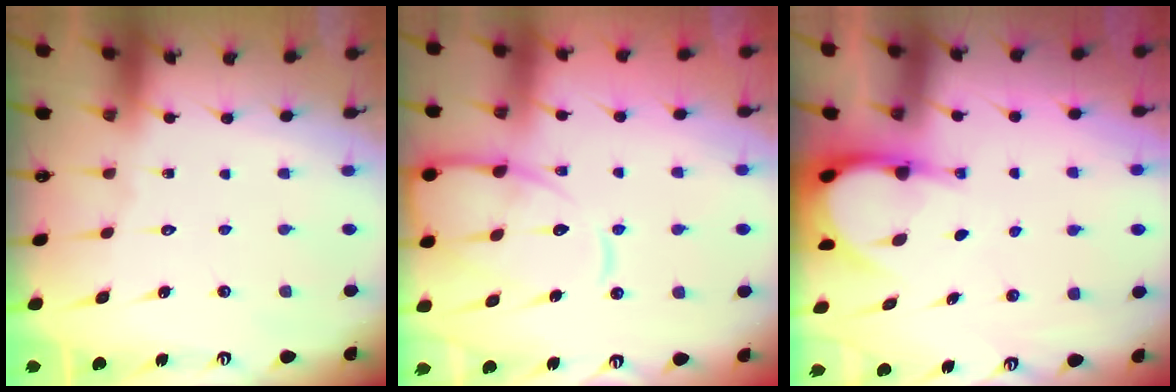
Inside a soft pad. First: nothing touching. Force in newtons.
{"total": 12.1, "press": 12.0, "slide": 1.6}
{"total": 5.8, "press": 5.8, "slide": 0.8}